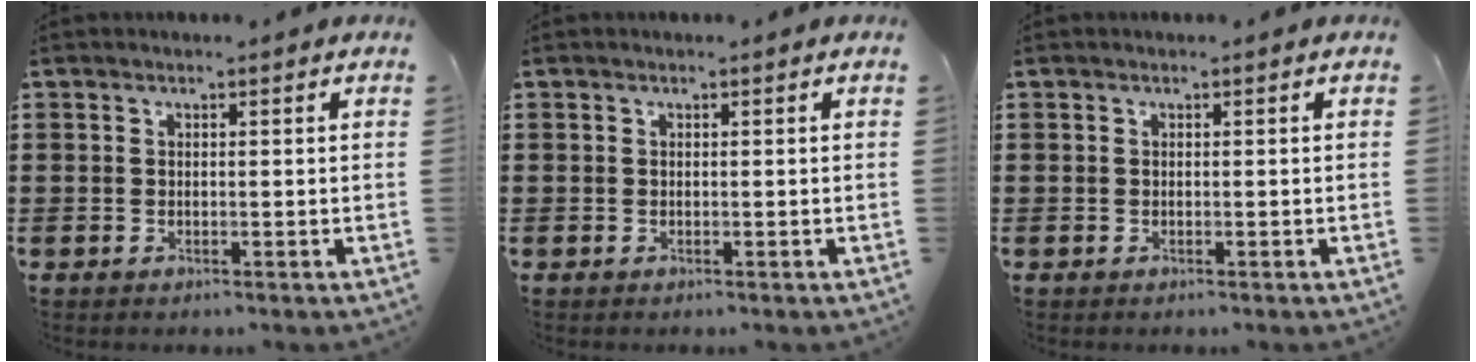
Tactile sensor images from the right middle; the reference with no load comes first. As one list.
[{"total": 0.0}, {"total": 0.0}]